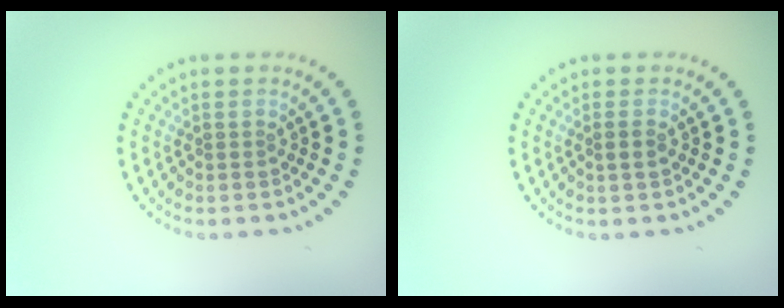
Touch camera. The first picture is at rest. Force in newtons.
{"total": 1.0, "press": 0.9, "slide": 0.4}